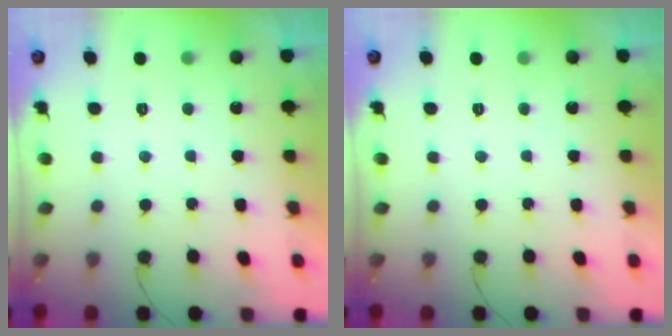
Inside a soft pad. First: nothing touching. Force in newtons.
{"total": 0.0}